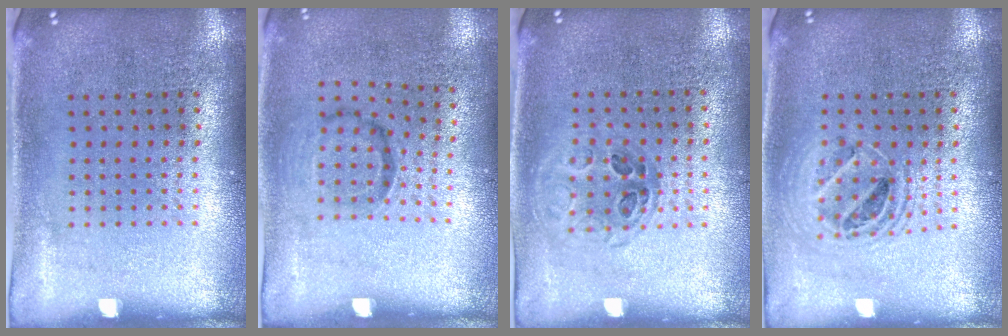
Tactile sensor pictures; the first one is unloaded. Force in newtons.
{"total": 1.0, "press": 0.6, "slide": 0.8}
{"total": 0.9, "press": 0.9, "slide": 0.3}
{"total": 1.5, "press": 1.4, "slide": 0.7}